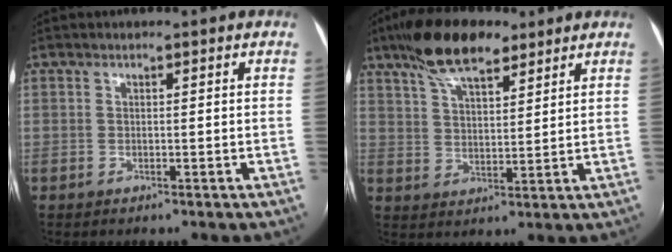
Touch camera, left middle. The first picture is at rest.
{"total": 11.0, "force": [7.9, 3.6, 6.8], "torque": [-0.126, 0.020, 0.140]}